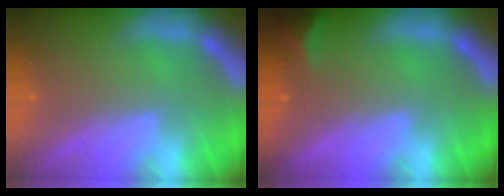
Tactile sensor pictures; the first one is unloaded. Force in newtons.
{"total": 2.4}